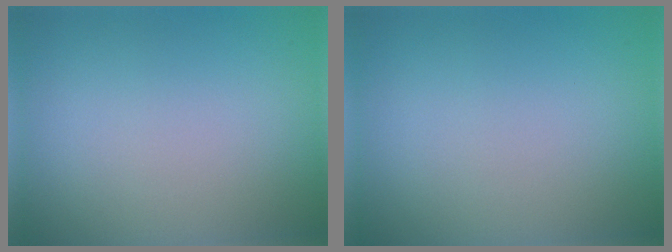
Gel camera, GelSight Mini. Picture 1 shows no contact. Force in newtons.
{"total": 0.0}